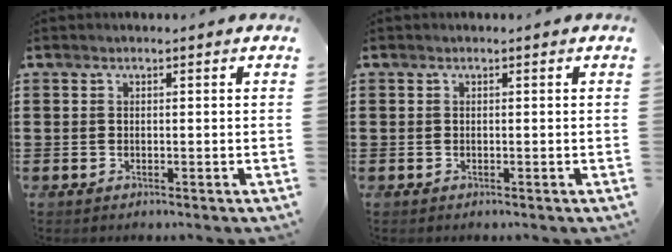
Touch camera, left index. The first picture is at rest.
{"total": 0.0}